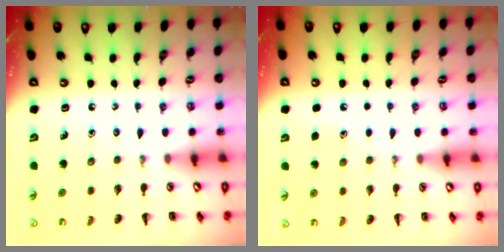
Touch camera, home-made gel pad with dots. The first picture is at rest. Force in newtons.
{"total": 3.2, "press": 3.1, "slide": 1.0}